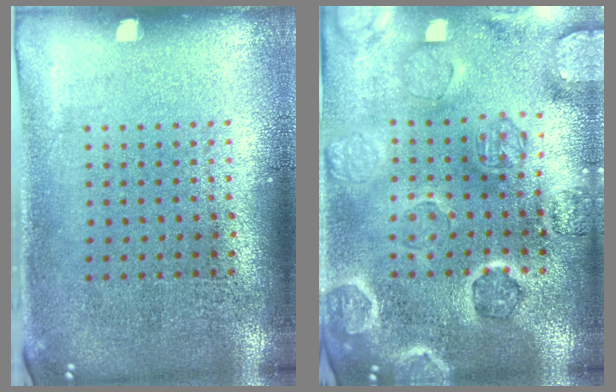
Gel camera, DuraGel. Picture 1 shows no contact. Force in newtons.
{"total": 2.5, "press": 2.5, "slide": 0.4}